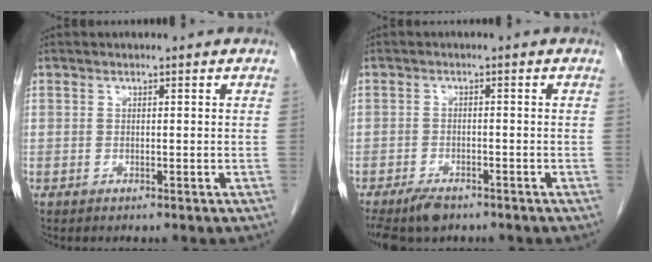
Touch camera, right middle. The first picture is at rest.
{"total": 5.2, "force": [-4.0, 2.0, 2.6], "torque": [-0.048, -0.008, -0.068]}